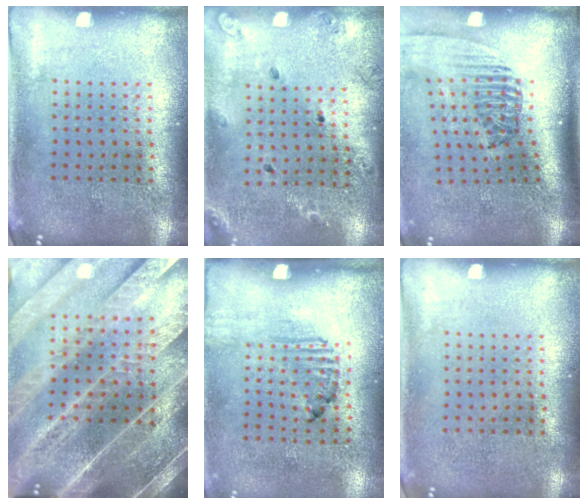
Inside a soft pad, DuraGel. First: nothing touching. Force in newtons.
{"total": 1.3, "press": 1.3, "slide": 0.3}
{"total": 2.3, "press": 1.6, "slide": 1.7}
{"total": 4.9, "press": 4.4, "slide": 2.3}
{"total": 1.7, "press": 1.0, "slide": 1.4}
{"total": 0.0}